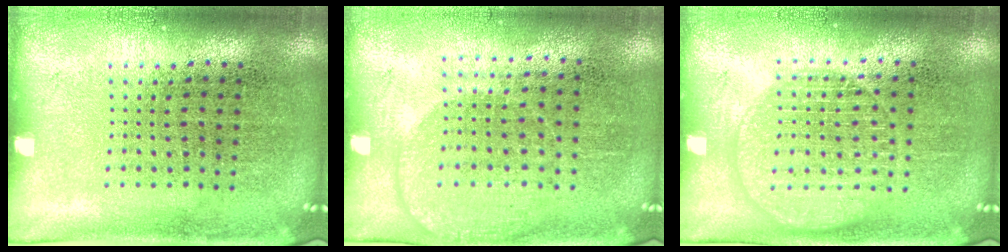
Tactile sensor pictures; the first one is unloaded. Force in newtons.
{"total": 1.4, "press": 1.2, "slide": 0.6}
{"total": 1.6, "press": 1.6, "slide": 0.1}